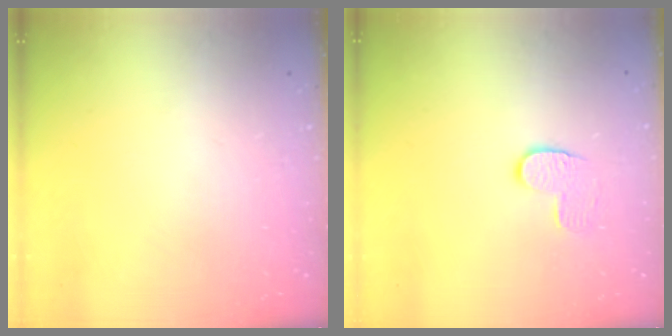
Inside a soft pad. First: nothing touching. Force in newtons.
{"total": 6.7, "press": 6.7, "slide": 0.5}